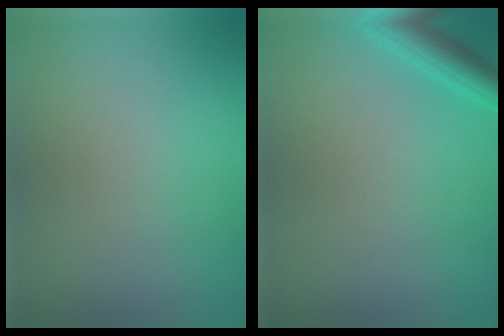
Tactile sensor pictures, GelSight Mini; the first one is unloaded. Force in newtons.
{"total": 2.6, "press": 2.6, "slide": 0.2}